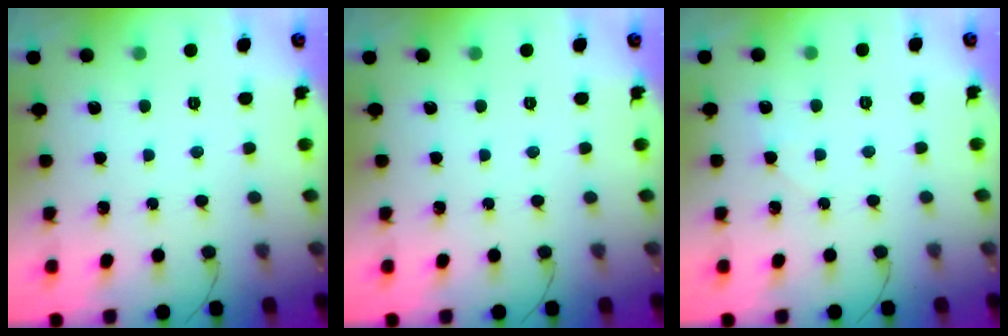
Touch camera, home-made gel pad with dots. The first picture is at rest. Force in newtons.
{"total": 0.0}
{"total": 3.0, "press": 2.6, "slide": 1.5}